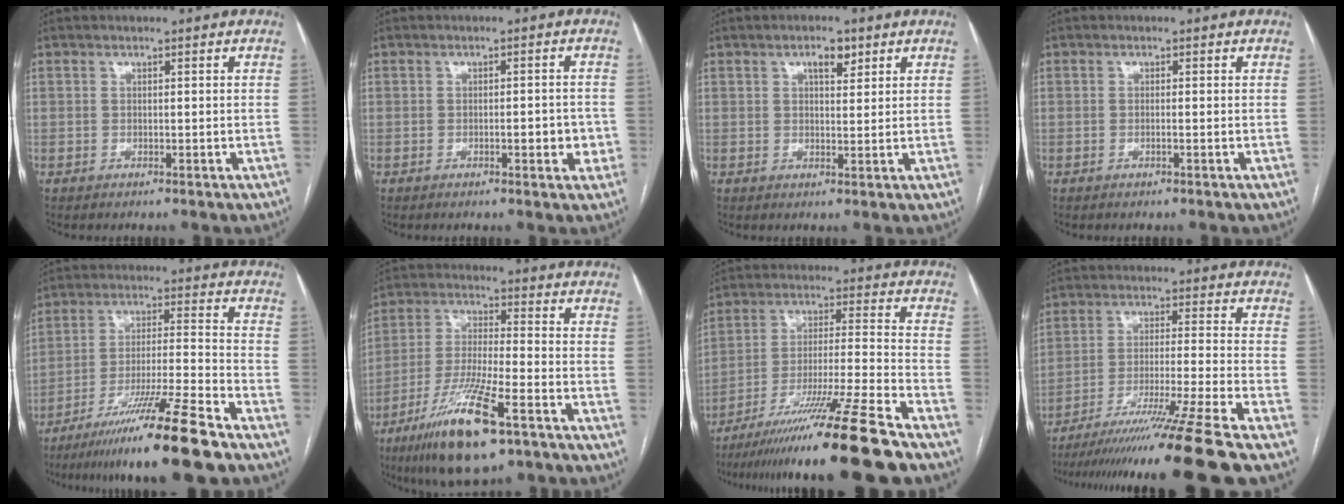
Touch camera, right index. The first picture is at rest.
{"total": 3.7, "force": [-0.9, 1.1, 3.4], "torque": [-0.044, 0.001, -0.010]}
{"total": 3.1, "force": [1.8, 1.2, 2.2], "torque": [-0.036, 0.003, 0.030]}
{"total": 0.6, "force": [-0.2, 0.0, 0.6], "torque": [-0.012, 0.000, -0.003]}
{"total": 16.1, "force": [-11.7, -1.4, 11.0], "torque": [-0.195, -0.029, -0.202]}
{"total": 15.6, "force": [-9.1, 2.3, 12.5], "torque": [-0.255, -0.035, -0.163]}
{"total": 18.8, "force": [-14.7, -2.6, 11.4], "torque": [-0.198, -0.030, -0.248]}
{"total": 18.2, "force": [-14.9, -4.2, 9.5], "torque": [-0.147, -0.050, -0.245]}